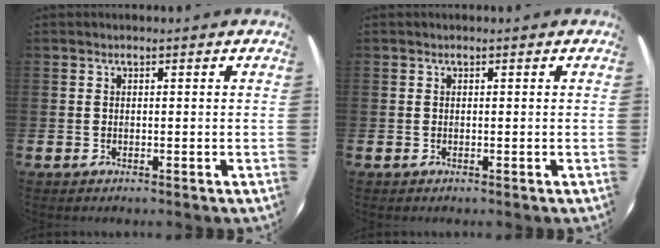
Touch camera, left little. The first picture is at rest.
{"total": 0.0}